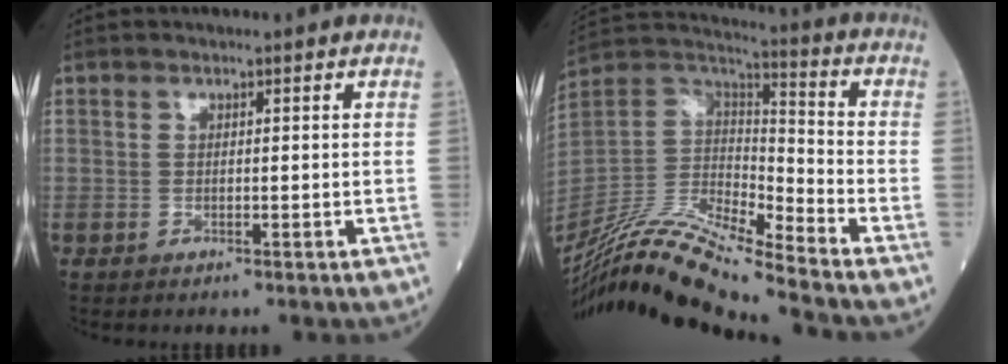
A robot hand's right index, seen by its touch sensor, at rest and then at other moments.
{"total": 17.8, "force": [-15.6, -0.2, 8.6], "torque": [-0.173, 0.015, -0.296]}